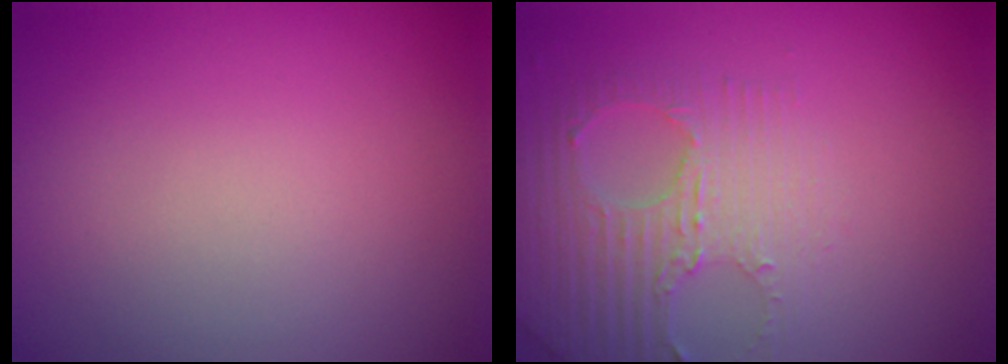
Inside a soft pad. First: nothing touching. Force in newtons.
{"total": 3.2, "press": 3.1, "slide": 0.7}